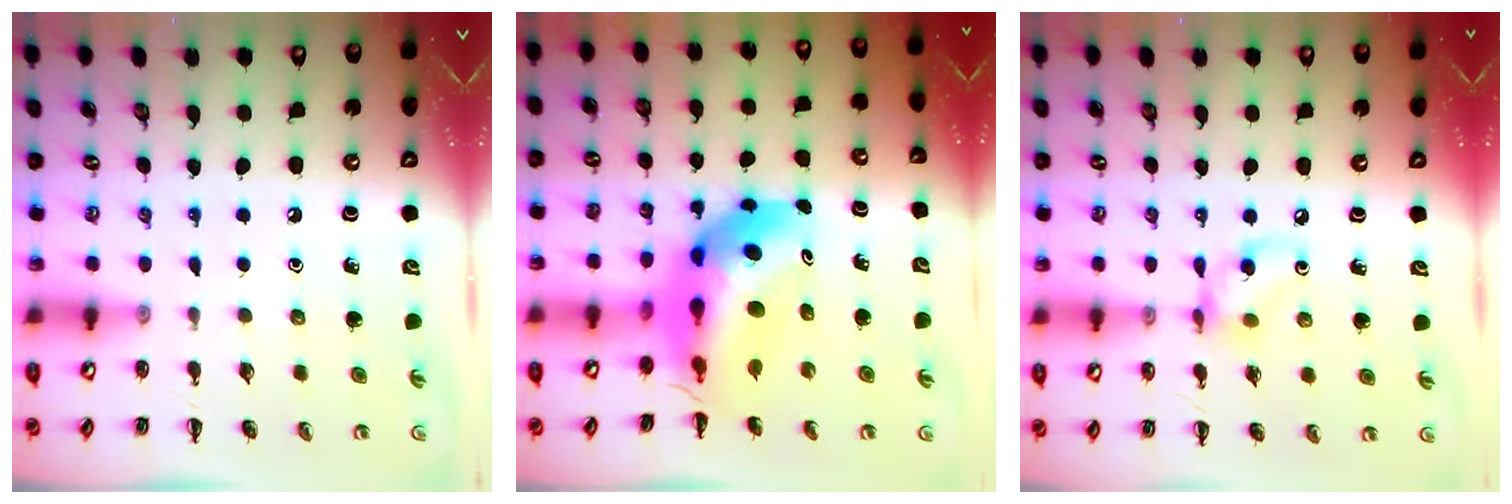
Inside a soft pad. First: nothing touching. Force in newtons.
{"total": 11.3, "press": 10.8, "slide": 3.5}
{"total": 7.7, "press": 7.7, "slide": 0.6}